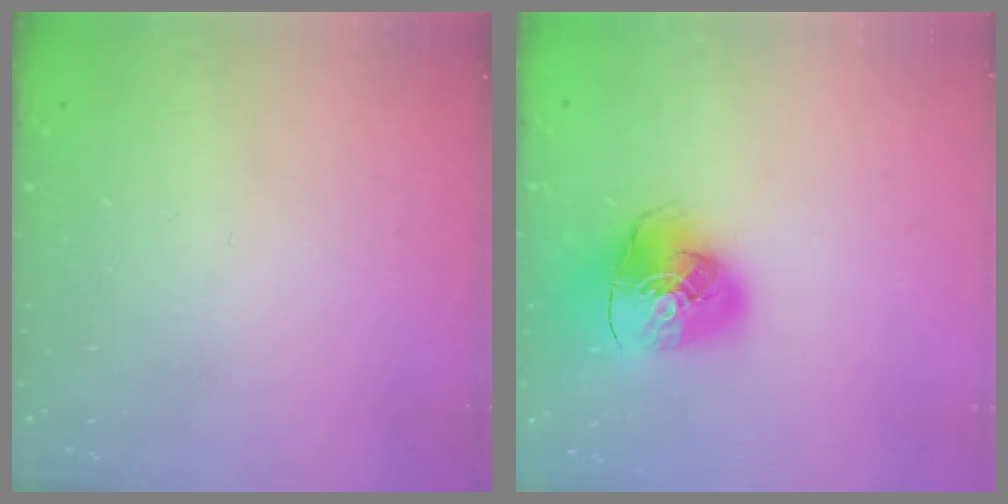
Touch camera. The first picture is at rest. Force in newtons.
{"total": 12.8, "press": 12.6, "slide": 1.9}